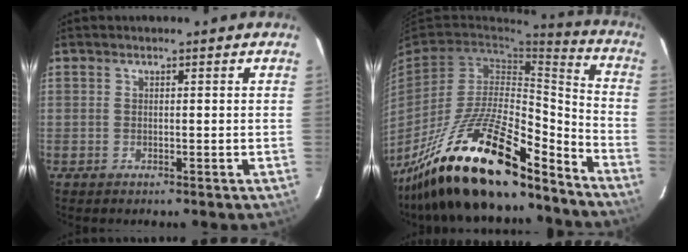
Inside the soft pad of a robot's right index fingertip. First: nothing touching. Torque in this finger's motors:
{"motor_torque": [1.35, -0.79, 1.05, 0.21]}